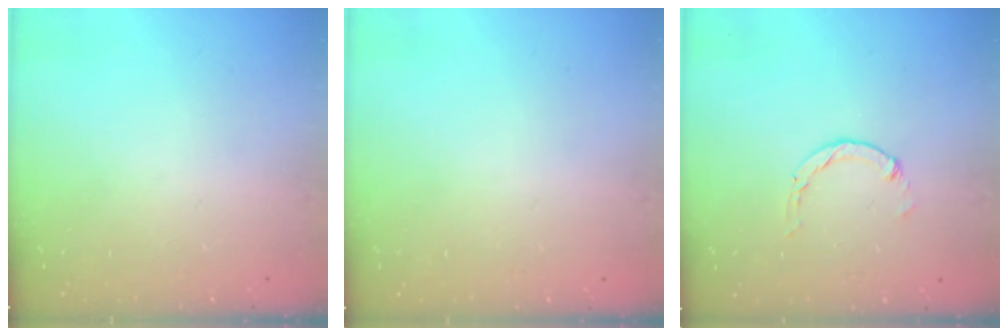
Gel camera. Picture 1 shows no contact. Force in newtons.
{"total": 2.6, "press": 2.6, "slide": 0.2}
{"total": 1.1, "press": 1.1, "slide": 0.2}